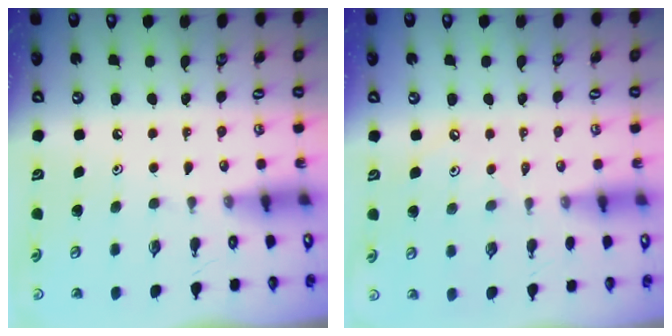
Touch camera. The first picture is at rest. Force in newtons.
{"total": 2.5, "press": 2.5, "slide": 0.5}